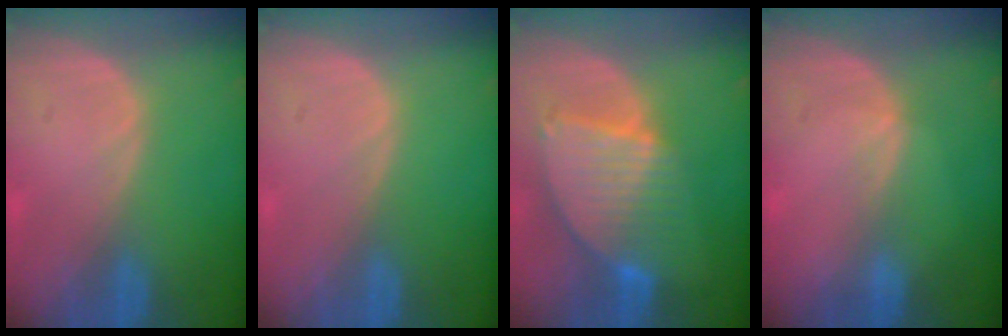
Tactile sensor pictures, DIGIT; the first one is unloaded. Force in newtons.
{"total": 0.0}
{"total": 8.7, "press": 7.6, "slide": 4.2}
{"total": 1.2, "press": 0.7, "slide": 0.9}